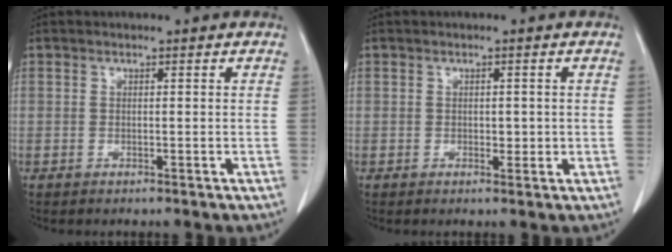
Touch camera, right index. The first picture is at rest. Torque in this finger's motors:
{"motor_torque": [-0.03, 0.06, 0.01, 0.00]}